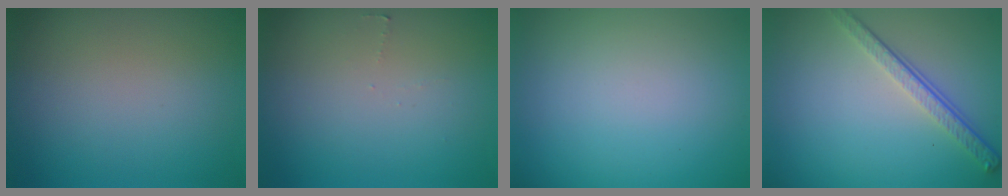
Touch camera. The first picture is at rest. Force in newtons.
{"total": 0.5, "press": 0.5, "slide": 0.1}
{"total": 0.0}
{"total": 3.9, "press": 2.8, "slide": 2.7}